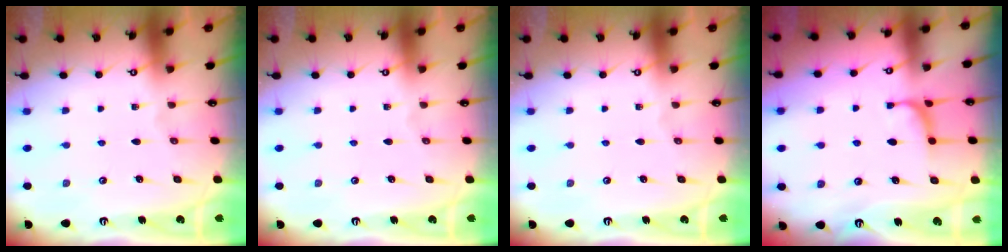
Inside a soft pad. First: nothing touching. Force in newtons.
{"total": 0.0}
{"total": 0.0}
{"total": 0.0}